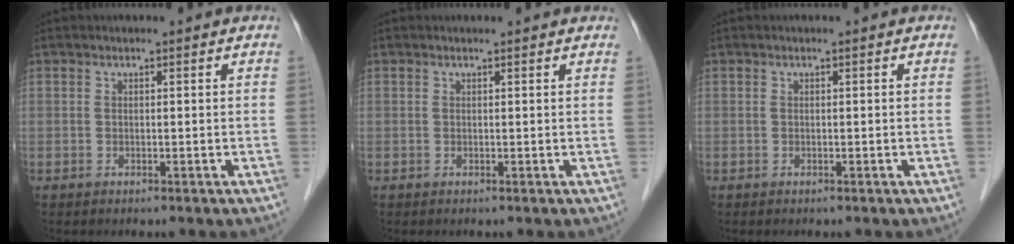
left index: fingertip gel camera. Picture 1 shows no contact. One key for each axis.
{"total": 2.0, "fx": 1.9, "fy": 0.4, "fz": 0.5, "tx": -0.015, "ty": 0.010, "tz": 0.017}
{"total": 0.0}